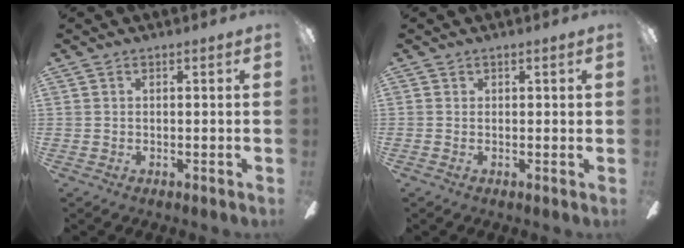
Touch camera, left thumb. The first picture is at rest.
{"total": 0.6, "force": [0.2, 0.0, 0.5], "torque": [-0.010, -0.001, 0.003]}